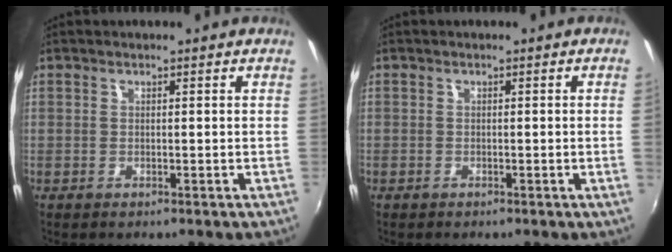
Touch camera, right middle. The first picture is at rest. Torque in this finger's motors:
{"motor_torque": [0.91, -1.23, -0.34, -0.21]}